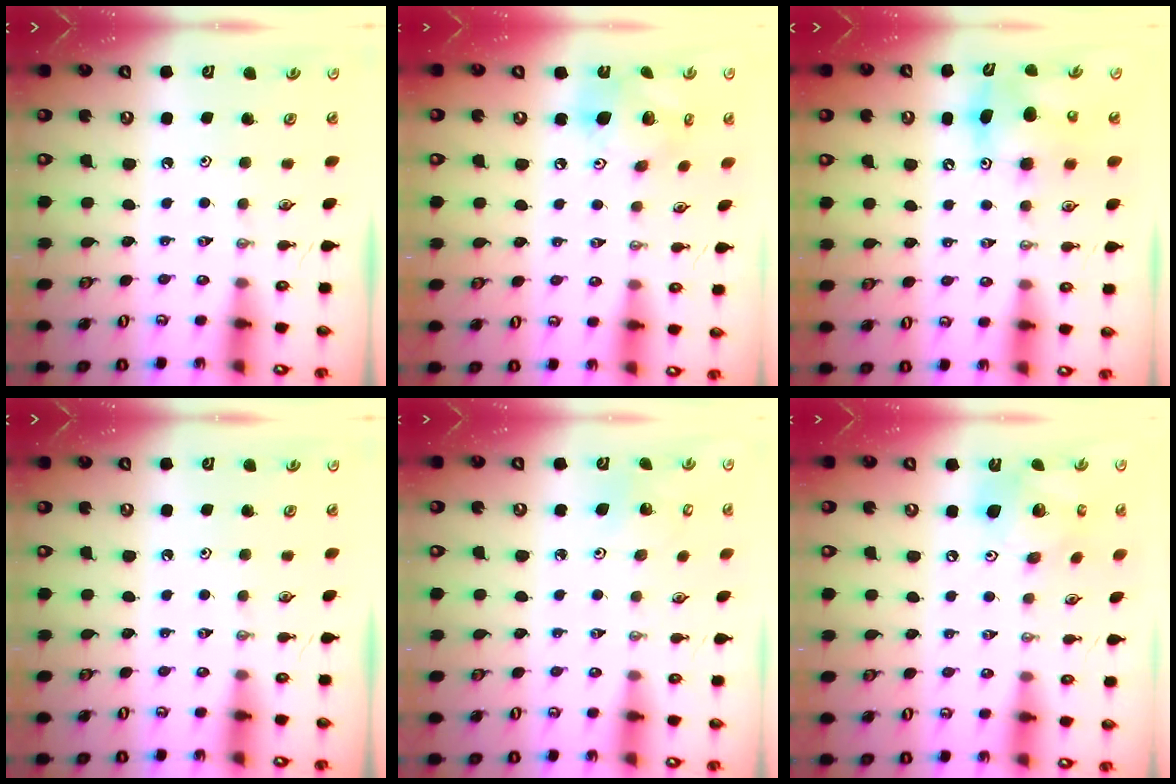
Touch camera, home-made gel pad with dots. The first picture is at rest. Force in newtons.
{"total": 15.1, "press": 14.9, "slide": 2.6}
{"total": 9.0, "press": 8.8, "slide": 2.0}
{"total": 0.0}
{"total": 4.1, "press": 4.1, "slide": 0.2}
{"total": 15.6, "press": 15.4, "slide": 2.5}